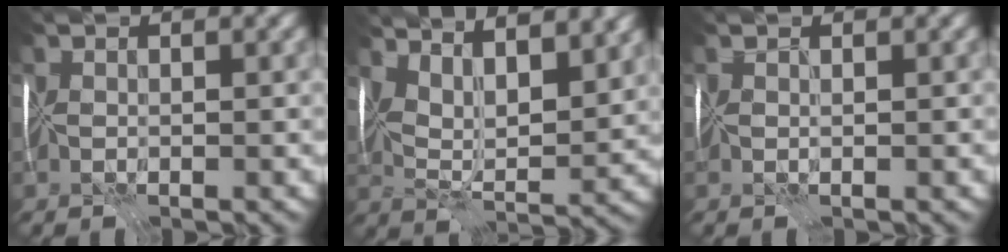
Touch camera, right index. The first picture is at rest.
{"total": 7.8, "force": [5.8, 2.1, 4.8], "torque": [-0.088, 0.005, 0.091]}
{"total": 1.3, "force": [0.0, -1.0, -0.8], "torque": [0.008, -0.003, 0.006]}